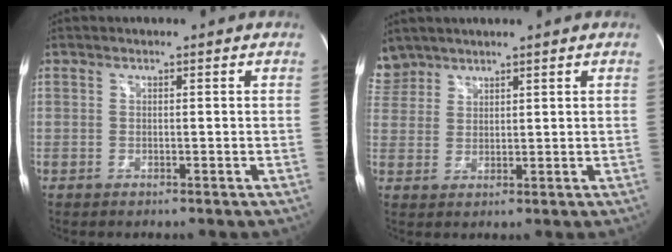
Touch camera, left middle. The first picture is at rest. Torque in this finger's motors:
{"motor_torque": [0.47, -0.45, 0.01, -0.04]}